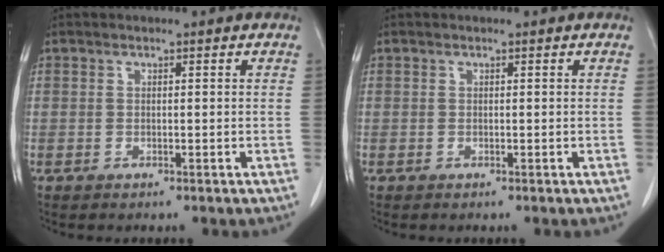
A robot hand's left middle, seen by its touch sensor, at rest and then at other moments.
{"total": 0.0}